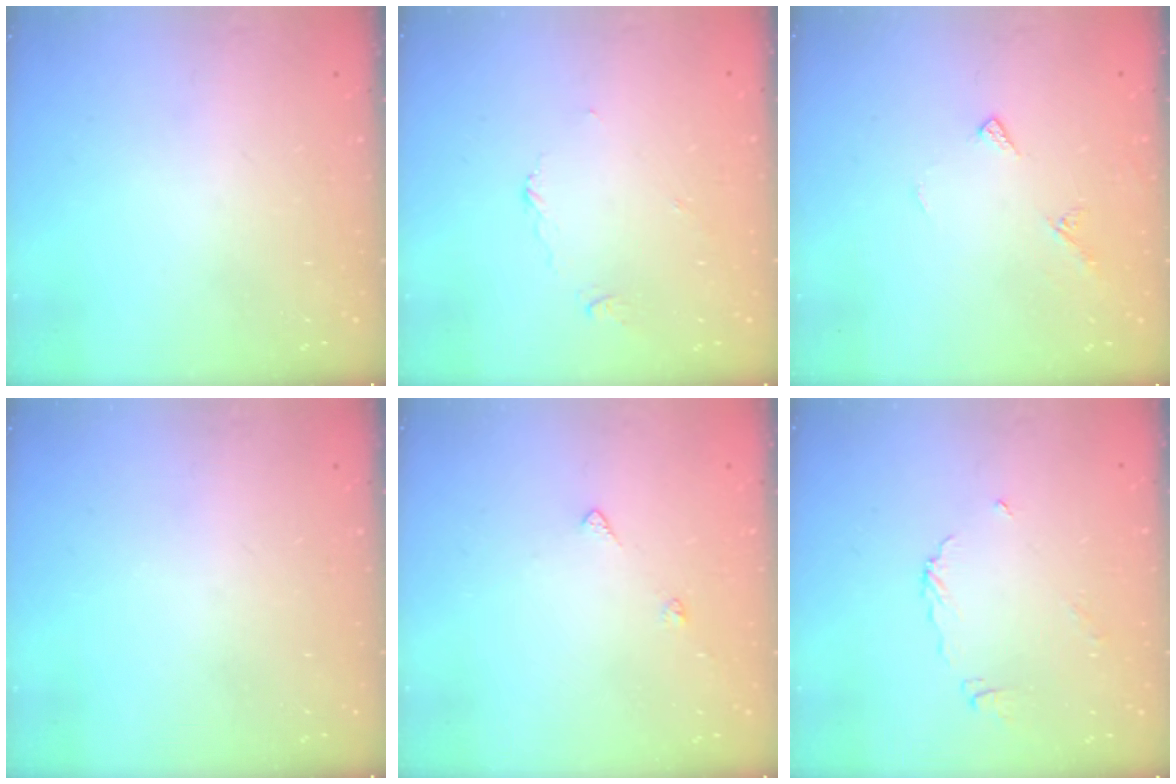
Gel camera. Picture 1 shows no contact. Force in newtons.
{"total": 3.3, "press": 3.3, "slide": 0.4}
{"total": 6.4, "press": 6.4, "slide": 0.7}
{"total": 0.0}
{"total": 5.5, "press": 5.5, "slide": 0.7}
{"total": 6.5, "press": 6.5, "slide": 0.7}